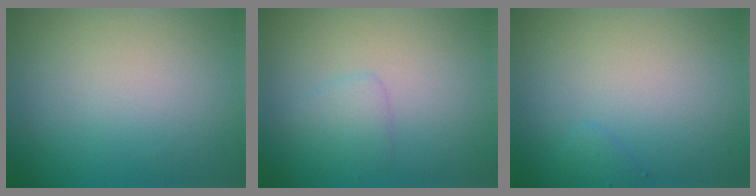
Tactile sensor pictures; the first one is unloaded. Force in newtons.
{"total": 1.5, "press": 1.5, "slide": 0.1}
{"total": 0.8, "press": 0.8, "slide": 0.0}